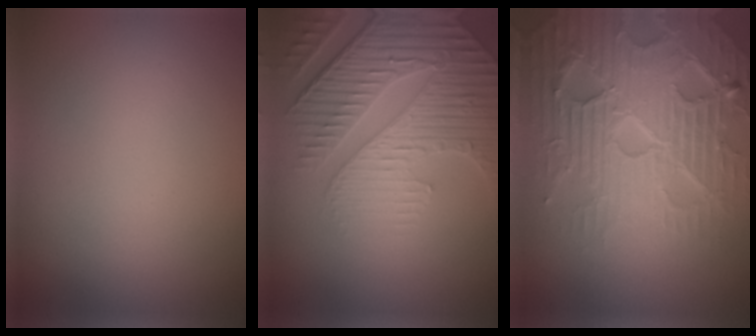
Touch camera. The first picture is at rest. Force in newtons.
{"total": 7.0, "press": 5.4, "slide": 4.5}
{"total": 7.2, "press": 7.0, "slide": 1.4}